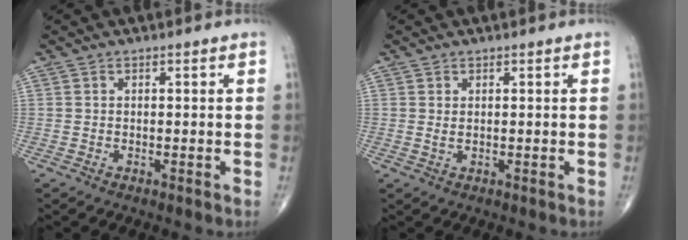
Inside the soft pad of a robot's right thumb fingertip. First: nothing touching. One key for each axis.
{"total": 1.1, "fx": 0.4, "fy": 0.4, "fz": 0.9, "tx": -0.019, "ty": -0.001, "tz": 0.012}